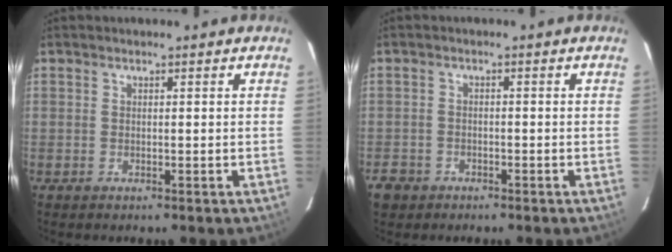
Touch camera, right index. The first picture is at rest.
{"total": 4.0, "force": [-2.3, 3.2, 0.7], "torque": [-0.034, 0.008, -0.037]}